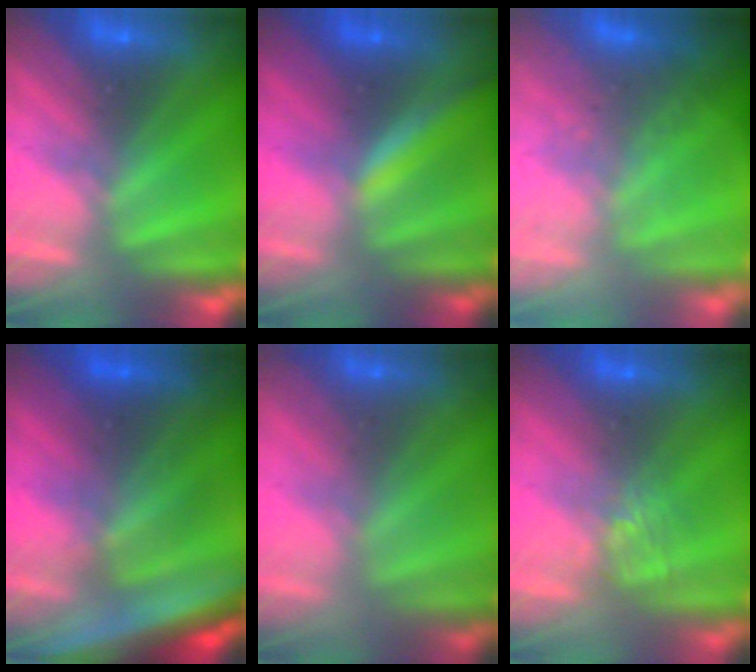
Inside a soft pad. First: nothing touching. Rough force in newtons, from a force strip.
{"total": 1.3}
{"total": 7.1}
{"total": 7.0}
{"total": 1.7}
{"total": 2.1}